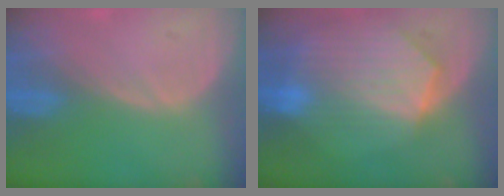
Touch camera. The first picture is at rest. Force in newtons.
{"total": 10.1, "press": 8.9, "slide": 4.8}